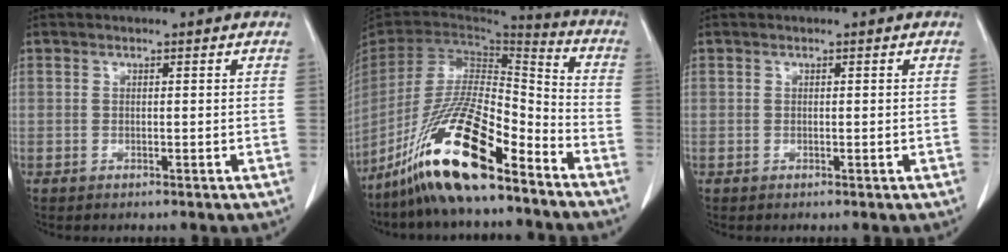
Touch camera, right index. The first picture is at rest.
{"total": 18.0, "force": [-12.4, 3.2, 12.7], "torque": [-0.260, -0.019, -0.231]}
{"total": 0.0}